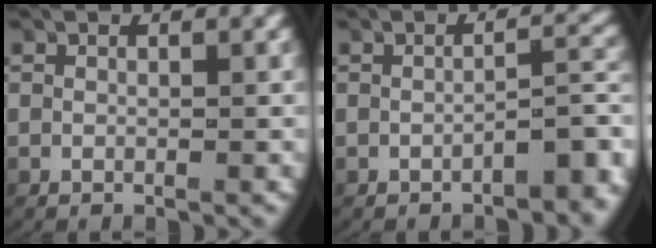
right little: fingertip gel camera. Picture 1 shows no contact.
{"total": 3.6, "force": [-2.3, 0.9, 2.6], "torque": [-0.027, 0.002, -0.031]}